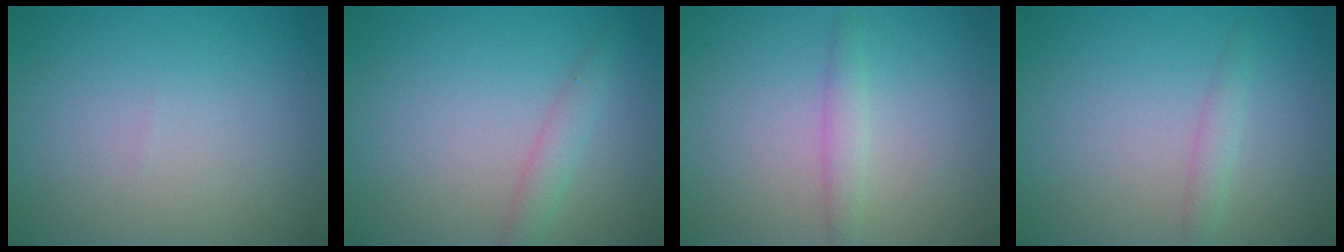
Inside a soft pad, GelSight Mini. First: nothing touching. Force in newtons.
{"total": 1.7, "press": 1.7, "slide": 0.1}
{"total": 1.4, "press": 1.4, "slide": 0.0}
{"total": 1.3, "press": 1.3, "slide": 0.0}